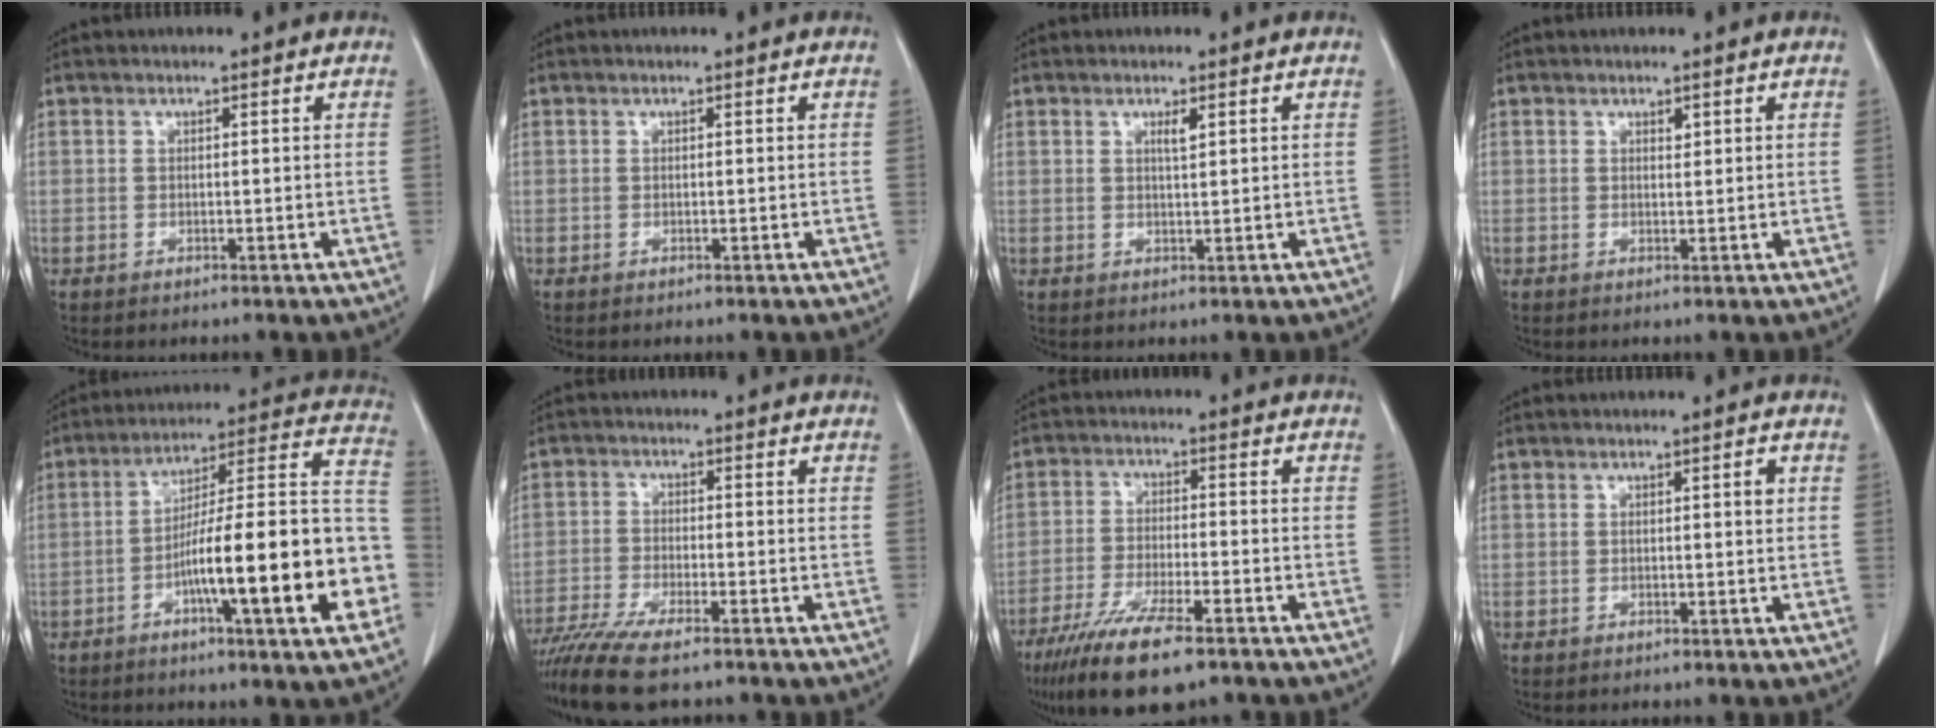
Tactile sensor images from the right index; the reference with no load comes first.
{"total": 0.0}
{"total": 1.5, "force": [0.7, 0.1, 1.3], "torque": [-0.024, -0.003, 0.012]}
{"total": 0.7, "force": [0.5, 0.3, 0.4], "torque": [-0.005, -0.005, 0.007]}
{"total": 22.7, "force": [-6.7, 1.8, 21.6], "torque": [-0.255, 0.016, -0.100]}
{"total": 11.9, "force": [-9.5, 1.6, 6.9], "torque": [-0.122, -0.025, -0.160]}
{"total": 12.4, "force": [-8.7, 2.2, 8.6], "torque": [-0.156, -0.031, -0.145]}
{"total": 1.4, "force": [0.3, 0.3, 1.3], "torque": [-0.019, 0.003, 0.005]}